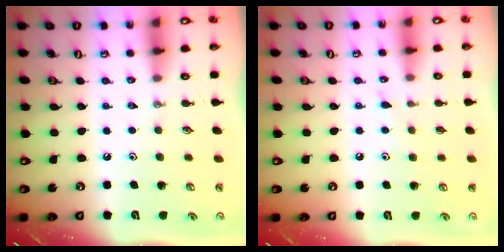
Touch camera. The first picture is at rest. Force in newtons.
{"total": 6.0, "press": 6.0, "slide": 0.5}